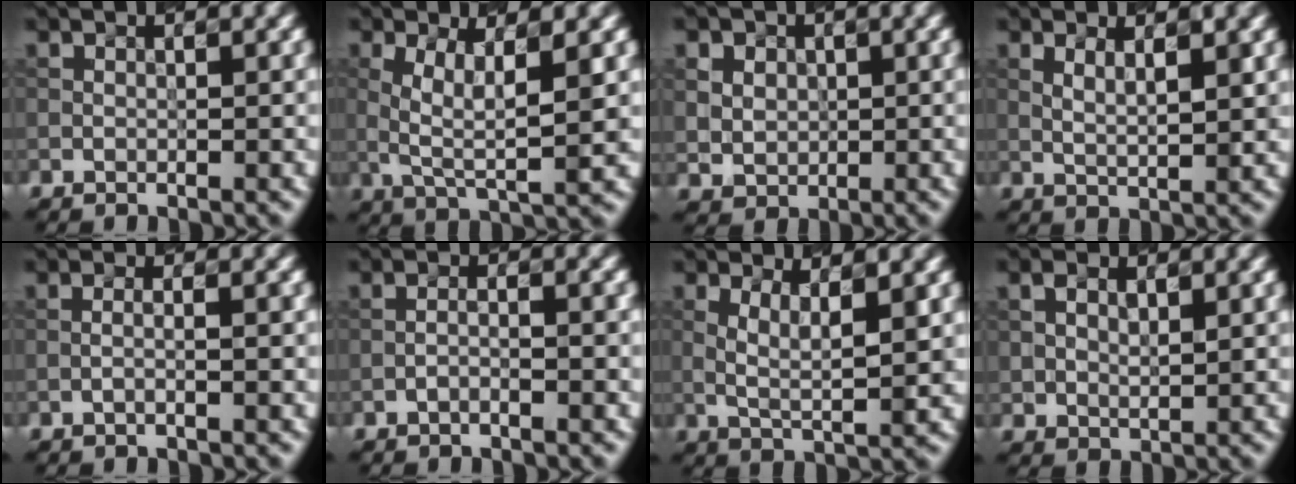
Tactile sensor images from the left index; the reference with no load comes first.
{"total": 4.6, "force": [0.4, 1.3, 4.4], "torque": [-0.096, 0.002, 0.017]}
{"total": 4.0, "force": [1.9, 3.2, 1.2], "torque": [-0.041, 0.018, 0.033]}
{"total": 2.2, "force": [1.1, 0.5, 1.9], "torque": [-0.034, 0.000, 0.027]}
{"total": 0.8, "force": [-0.4, 0.0, 0.7], "torque": [-0.017, 0.007, -0.005]}
{"total": 1.2, "force": [-1.0, 0.0, 0.7], "torque": [-0.021, 0.012, -0.013]}
{"total": 3.3, "force": [0.7, 0.8, 3.2], "torque": [-0.073, 0.001, 0.022]}
{"total": 1.5, "force": [0.7, 1.0, 0.8], "torque": [-0.029, 0.002, 0.024]}